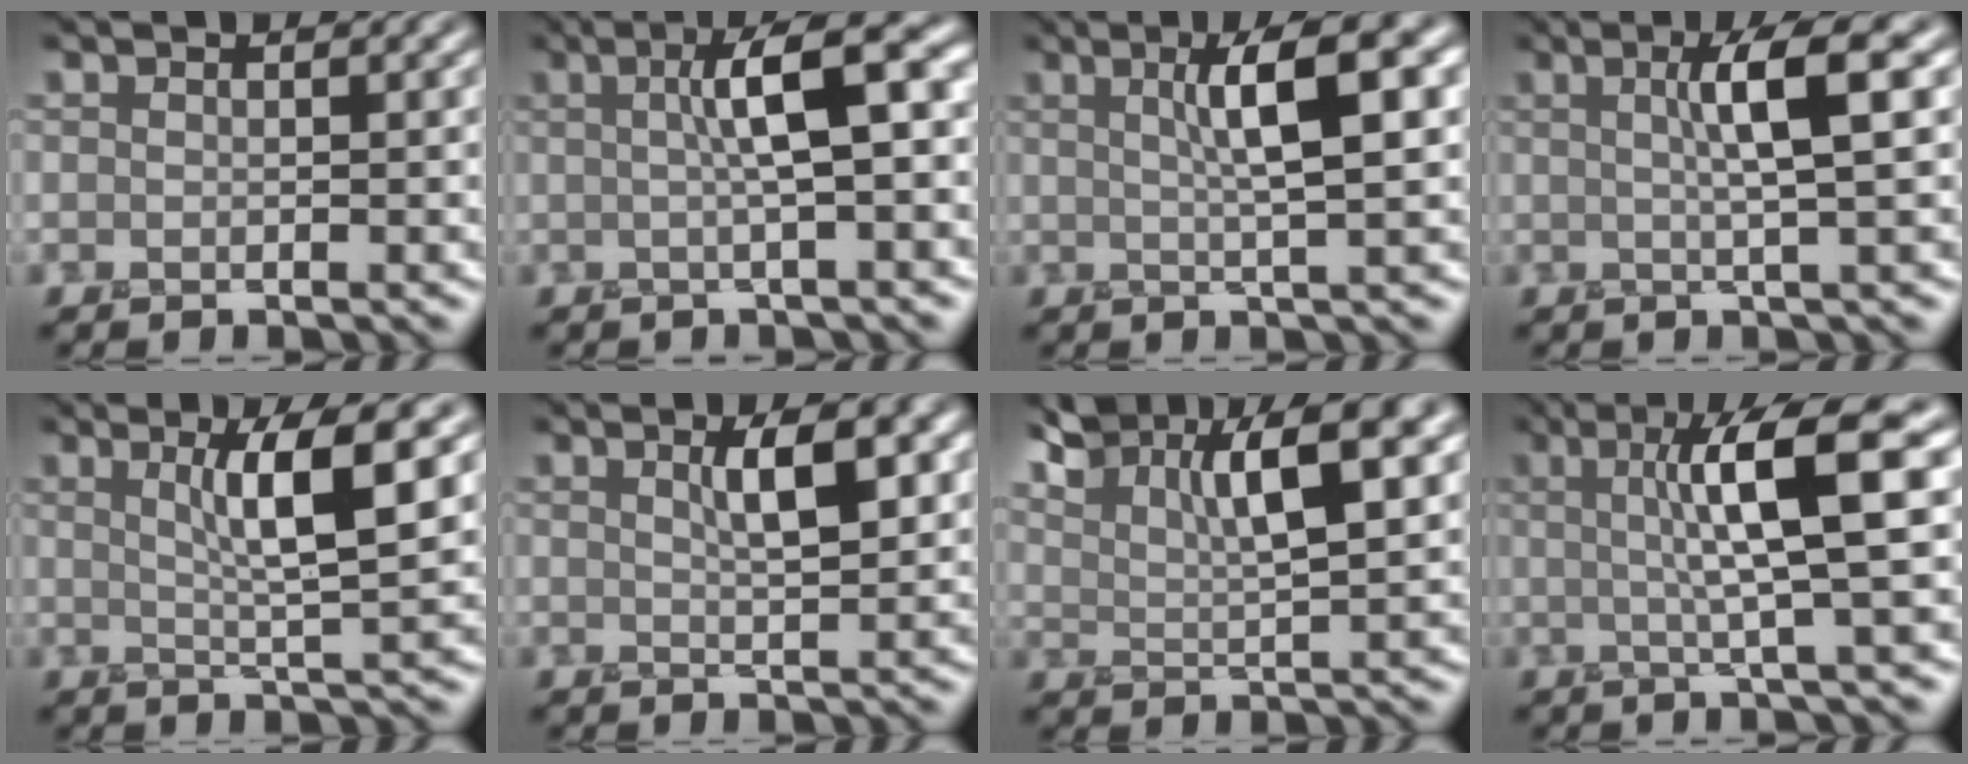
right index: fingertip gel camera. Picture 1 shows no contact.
{"total": 5.8, "force": [0.9, 1.1, 5.6], "torque": [-0.081, 0.021, 0.007]}
{"total": 5.8, "force": [1.7, 1.1, 5.4], "torque": [-0.072, 0.015, 0.022]}
{"total": 4.7, "force": [1.0, 0.6, 4.5], "torque": [-0.067, 0.010, 0.012]}
{"total": 5.7, "force": [2.0, 0.7, 5.3], "torque": [-0.077, 0.004, 0.033]}
{"total": 3.6, "force": [1.5, 0.9, 3.1], "torque": [-0.038, 0.012, 0.021]}
{"total": 7.2, "force": [5.2, 1.6, 4.7], "torque": [-0.080, 0.016, 0.093]}
{"total": 8.0, "force": [1.7, 1.2, 7.7], "torque": [-0.111, 0.016, 0.025]}